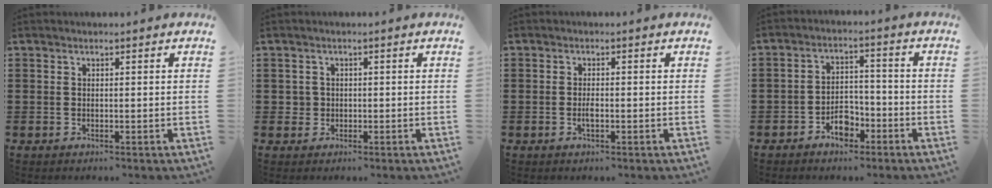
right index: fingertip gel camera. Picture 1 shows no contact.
{"total": 1.8, "force": [-0.1, 1.8, 0.2], "torque": [-0.010, 0.008, -0.005]}
{"total": 1.7, "force": [-0.4, 0.5, 1.5], "torque": [-0.030, 0.001, -0.006]}
{"total": 4.7, "force": [-3.1, 2.4, 2.4], "torque": [-0.042, 0.008, -0.056]}